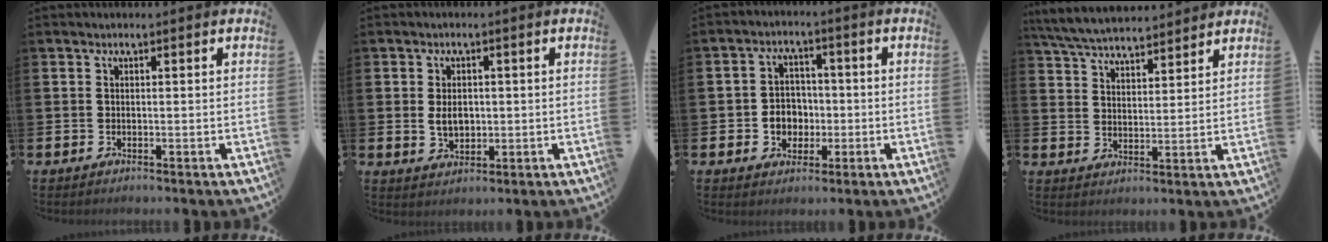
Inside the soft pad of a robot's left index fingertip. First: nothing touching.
{"total": 3.3, "force": [0.2, 2.2, 2.4], "torque": [-0.029, 0.002, -0.002]}
{"total": 4.2, "force": [-0.6, 3.9, 1.5], "torque": [-0.021, 0.000, -0.020]}
{"total": 6.3, "force": [6.1, 0.8, 1.1], "torque": [-0.045, -0.032, 0.110]}